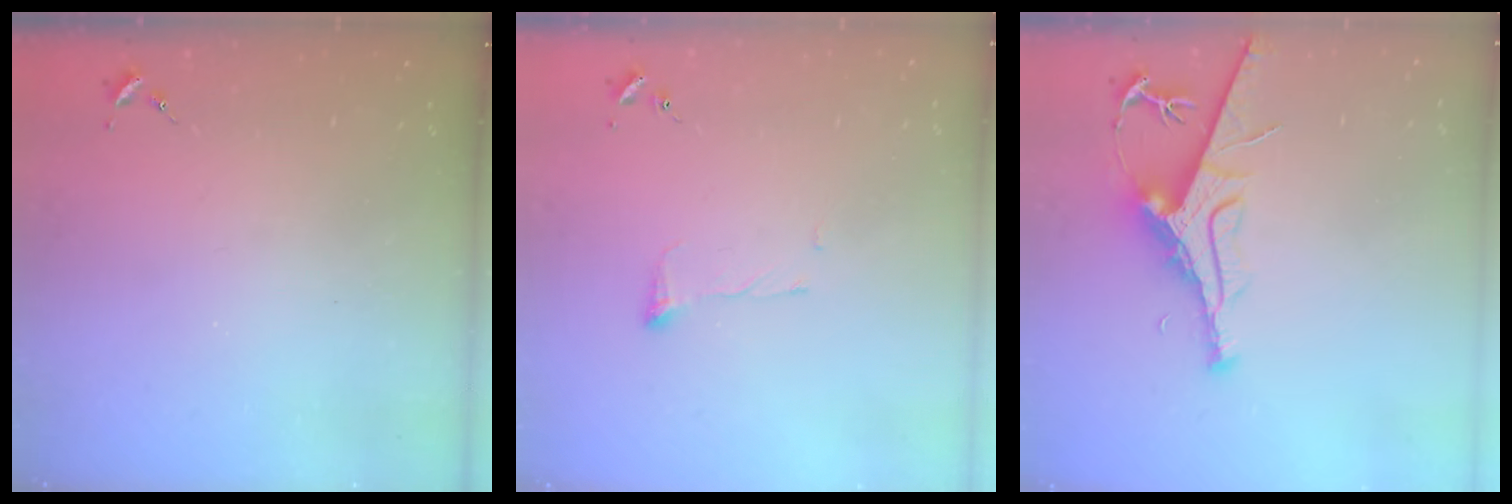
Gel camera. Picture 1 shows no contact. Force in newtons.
{"total": 5.1, "press": 5.1, "slide": 0.6}
{"total": 9.8, "press": 9.7, "slide": 1.3}